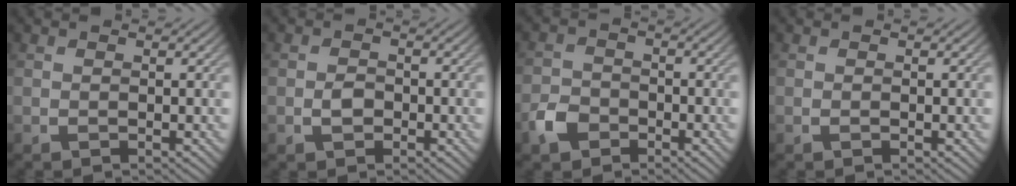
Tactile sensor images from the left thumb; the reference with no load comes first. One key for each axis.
{"total": 1.9, "fx": -0.8, "fy": 1.4, "fz": 1.1, "tx": -0.025, "ty": -0.001, "tz": -0.017}
{"total": 4.0, "fx": -2.4, "fy": 2.8, "fz": 1.5, "tx": -0.039, "ty": -0.003, "tz": -0.056}
{"total": 0.0}